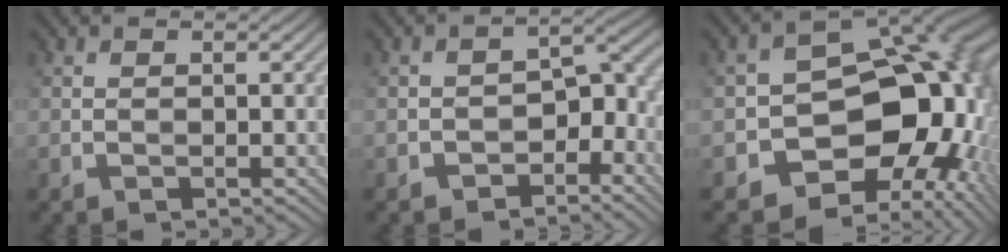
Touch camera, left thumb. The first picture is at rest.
{"total": 5.5, "force": [-3.4, 3.4, 2.8], "torque": [-0.029, 0.006, -0.061]}
{"total": 15.8, "force": [-3.8, 11.5, 10.1], "torque": [-0.113, -0.028, -0.060]}